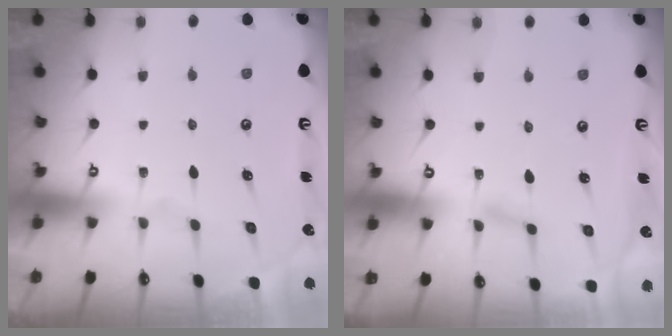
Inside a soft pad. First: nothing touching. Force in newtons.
{"total": 1.2, "press": 1.2, "slide": 0.1}